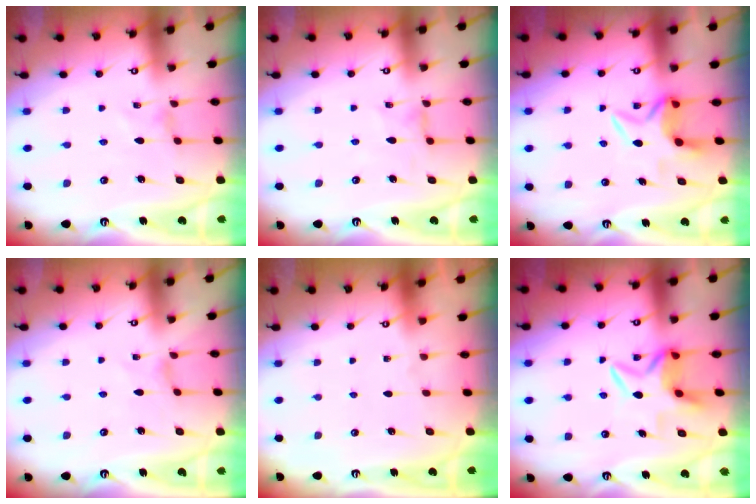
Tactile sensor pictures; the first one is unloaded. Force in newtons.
{"total": 1.2, "press": 1.1, "slide": 0.3}
{"total": 4.7, "press": 4.6, "slide": 0.9}
{"total": 0.0}
{"total": 0.0}
{"total": 6.5, "press": 6.3, "slide": 1.7}